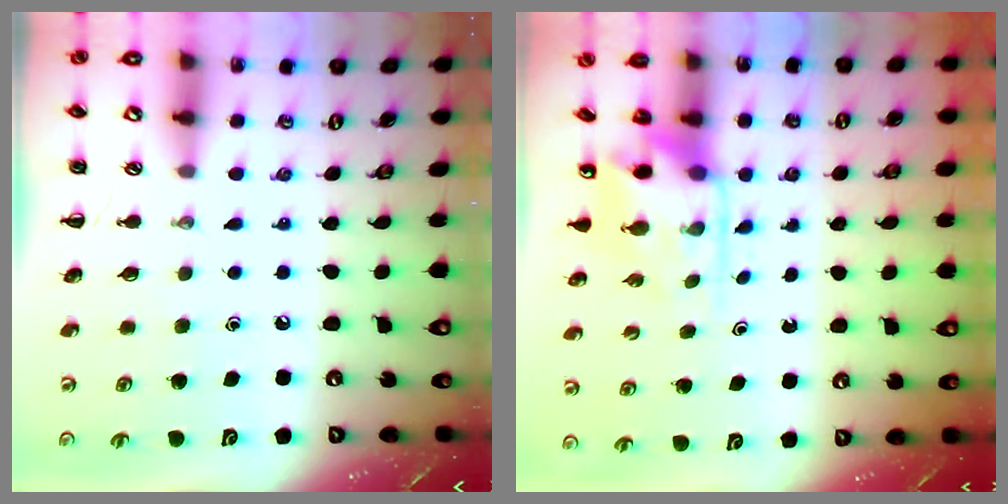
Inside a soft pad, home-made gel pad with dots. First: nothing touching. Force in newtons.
{"total": 4.3, "press": 4.2, "slide": 0.7}